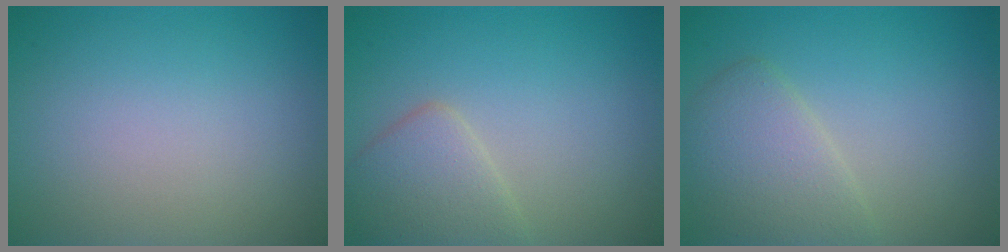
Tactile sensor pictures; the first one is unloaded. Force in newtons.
{"total": 3.3, "press": 3.3, "slide": 0.1}
{"total": 3.7, "press": 3.7, "slide": 0.3}